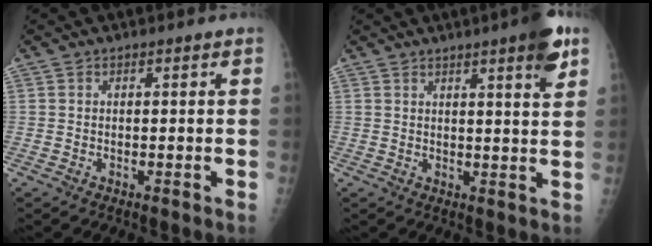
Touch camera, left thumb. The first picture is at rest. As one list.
[{"total": 7.1, "force": [4.1, 0.8, 5.7], "torque": [-0.070, -0.018, 0.052]}]